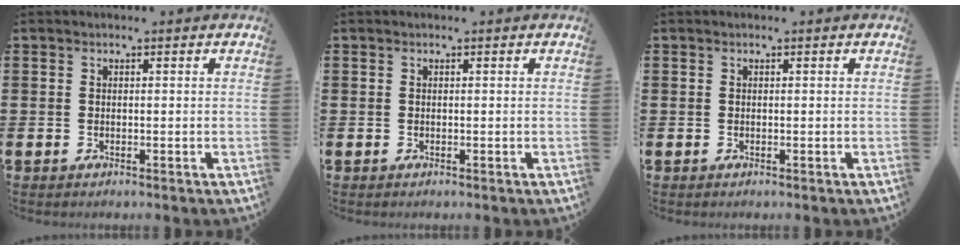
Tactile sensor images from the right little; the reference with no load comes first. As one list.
[{"total": 0.0}, {"total": 0.0}]